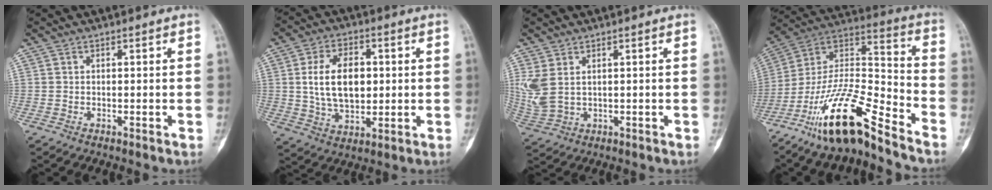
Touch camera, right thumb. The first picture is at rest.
{"total": 12.5, "force": [1.5, 7.8, 9.7], "torque": [-0.148, -0.001, 0.031]}
{"total": 6.3, "force": [1.8, 3.9, 4.6], "torque": [-0.116, -0.001, 0.050]}
{"total": 19.0, "force": [-13.5, 4.4, 12.7], "torque": [-0.240, 0.084, -0.249]}